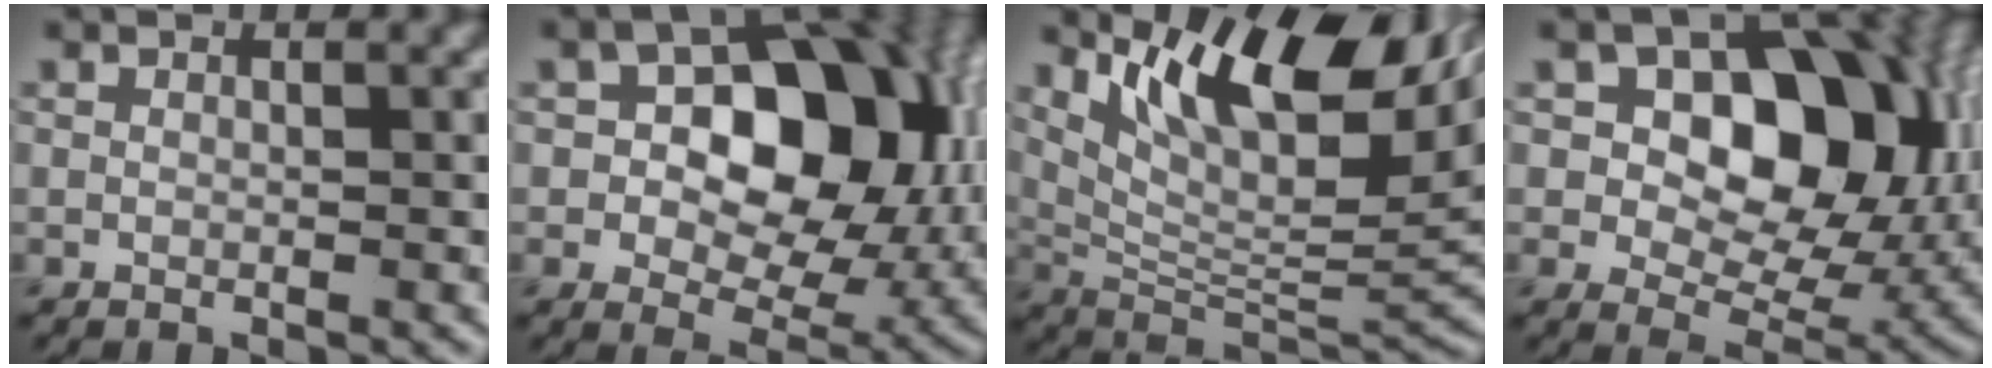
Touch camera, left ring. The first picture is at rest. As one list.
[{"total": 12.1, "force": [1.5, 7.6, 9.3], "torque": [-0.109, 0.014, 0.016]}, {"total": 13.4, "force": [6.2, 4.8, 10.9], "torque": [-0.169, 0.005, 0.110]}, {"total": 12.4, "force": [2.9, 8.1, 8.9], "torque": [-0.103, 0.008, 0.031]}]